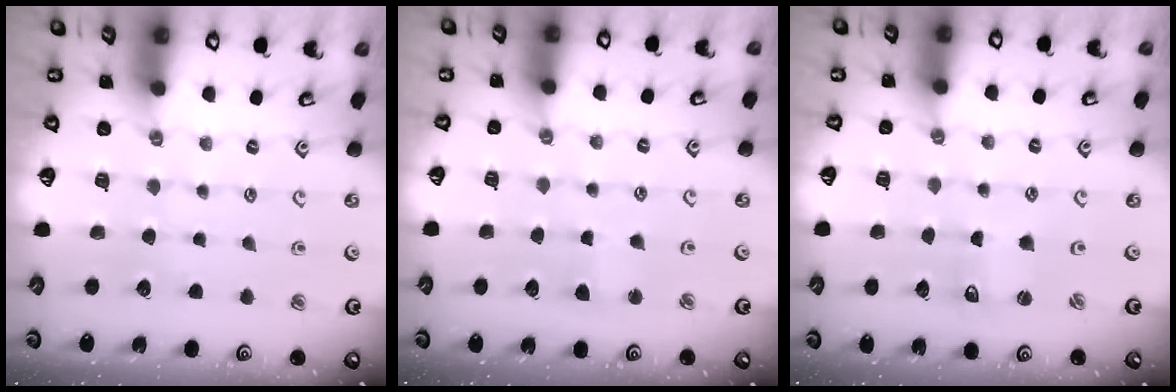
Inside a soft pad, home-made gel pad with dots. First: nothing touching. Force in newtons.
{"total": 2.4, "press": 2.4, "slide": 0.3}
{"total": 0.7, "press": 0.7, "slide": 0.1}